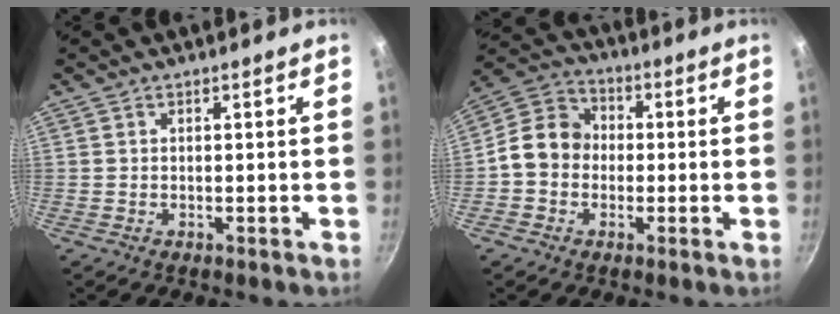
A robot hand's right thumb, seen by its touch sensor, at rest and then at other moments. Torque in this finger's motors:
{"motor_torque": [1.27, 1.56, 0.36, -0.60, 0.07]}